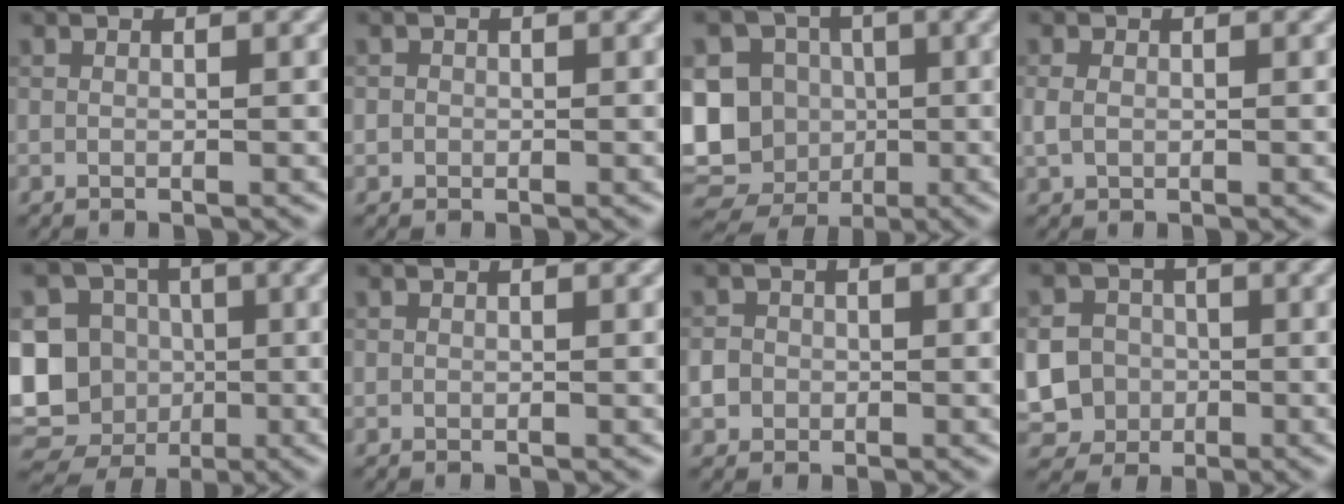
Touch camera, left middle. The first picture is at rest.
{"total": 0.7, "force": [-0.1, 0.7, 0.0], "torque": [0.006, -0.005, -0.002]}
{"total": 12.5, "force": [-1.5, 11.3, 5.1], "torque": [-0.092, 0.006, -0.044]}
{"total": 1.4, "force": [0.0, 1.1, 0.8], "torque": [-0.020, 0.000, 0.000]}
{"total": 13.7, "force": [-1.8, 12.6, 4.9], "torque": [-0.102, 0.004, -0.045]}
{"total": 0.0}
{"total": 2.7, "force": [-0.6, 2.5, 0.8], "torque": [-0.005, 0.011, -0.022]}
{"total": 10.4, "force": [-2.3, 9.7, 3.1], "torque": [-0.087, -0.009, -0.069]}